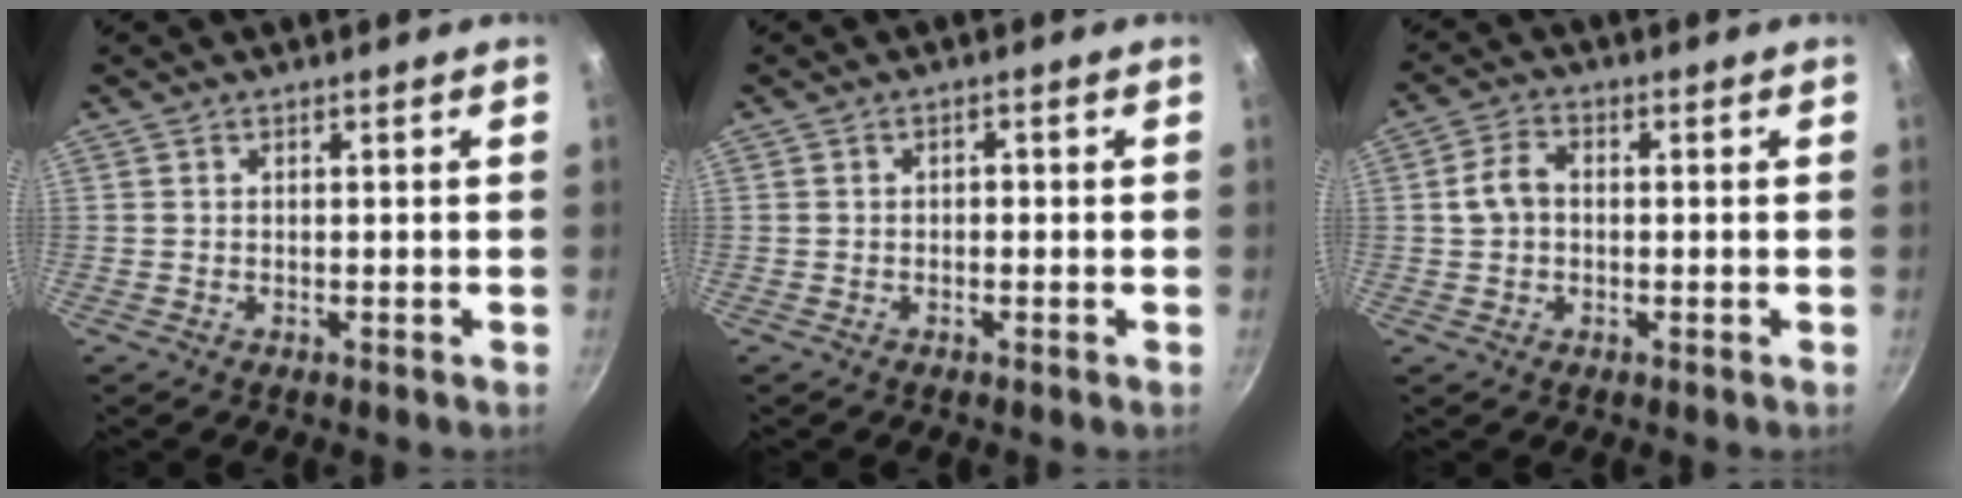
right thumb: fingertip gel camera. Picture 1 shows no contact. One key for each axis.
{"total": 1.1, "fx": -0.2, "fy": 0.8, "fz": 0.7, "tx": -0.001, "ty": 0.004, "tz": -0.007}
{"total": 4.9, "fx": 0.1, "fy": 3.6, "fz": 3.3, "tx": -0.061, "ty": 0.016, "tz": -0.004}